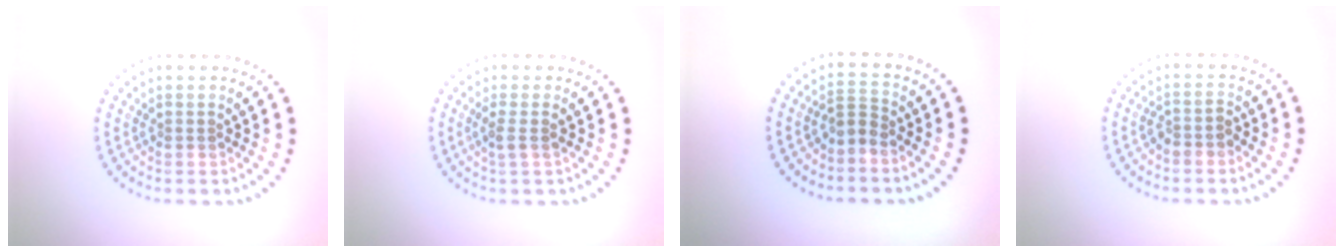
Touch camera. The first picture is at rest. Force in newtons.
{"total": 1.3, "press": 1.1, "slide": 0.7}
{"total": 1.7, "press": 1.2, "slide": 1.2}
{"total": 1.5, "press": 1.3, "slide": 0.8}